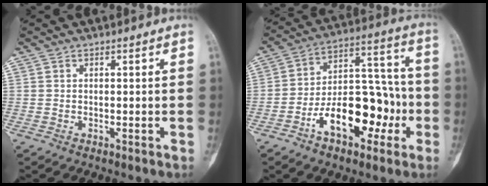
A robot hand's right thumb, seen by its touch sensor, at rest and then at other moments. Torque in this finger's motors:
{"motor_torque": [1.94, 1.83, 1.09, -0.91, 0.13]}